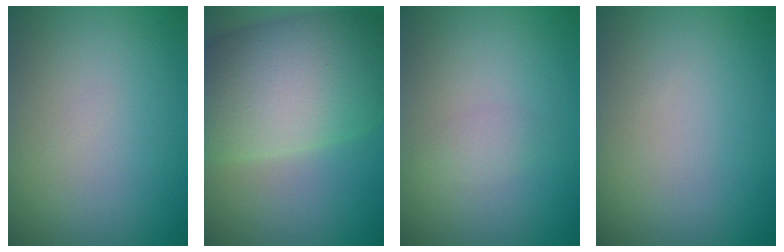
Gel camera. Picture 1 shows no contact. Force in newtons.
{"total": 13.0, "press": 13.0, "slide": 0.6}
{"total": 1.0, "press": 1.0, "slide": 0.1}
{"total": 0.0}